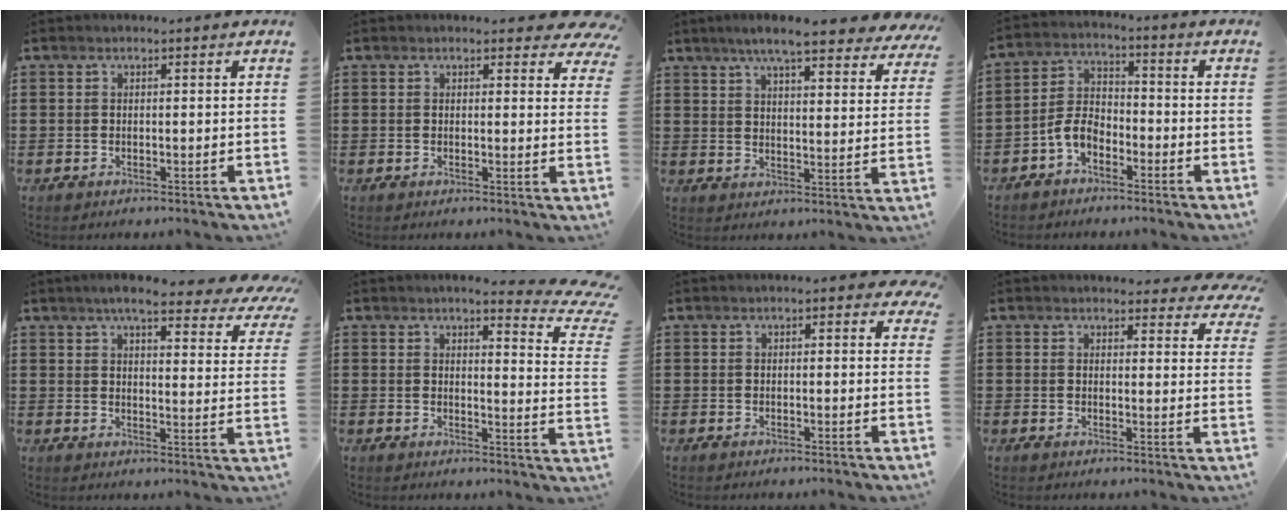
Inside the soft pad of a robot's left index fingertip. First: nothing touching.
{"total": 2.6, "force": [2.2, 0.7, 1.0], "torque": [-0.011, -0.007, 0.038]}
{"total": 7.8, "force": [6.6, 0.5, 4.2], "torque": [-0.085, -0.024, 0.112]}
{"total": 5.0, "force": [-3.2, 2.6, 2.7], "torque": [-0.078, 0.004, -0.071]}
{"total": 7.2, "force": [5.9, 1.0, 4.0], "torque": [-0.082, -0.025, 0.098]}
{"total": 5.1, "force": [4.0, 0.6, 3.0], "torque": [-0.050, -0.023, 0.064]}
{"total": 1.2, "force": [0.6, 0.5, 1.0], "torque": [-0.014, 0.002, 0.008]}
{"total": 3.5, "force": [3.2, 1.1, 0.7], "torque": [-0.010, -0.014, 0.056]}